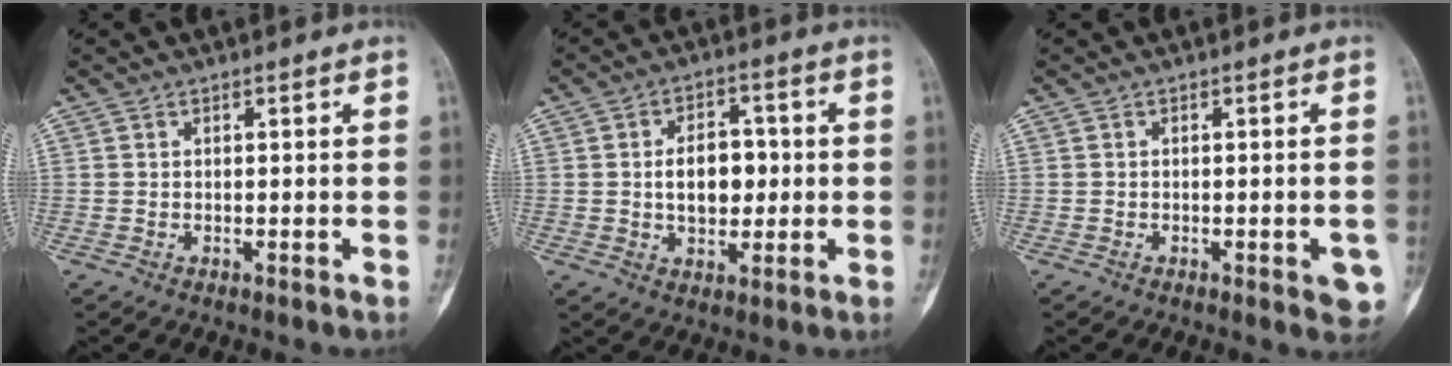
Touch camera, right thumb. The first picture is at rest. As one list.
[{"total": 8.8, "force": [0.2, 5.7, 6.7], "torque": [-0.076, 0.010, 0.004]}, {"total": 4.5, "force": [-1.6, 1.6, 3.9], "torque": [-0.031, 0.003, -0.012]}]